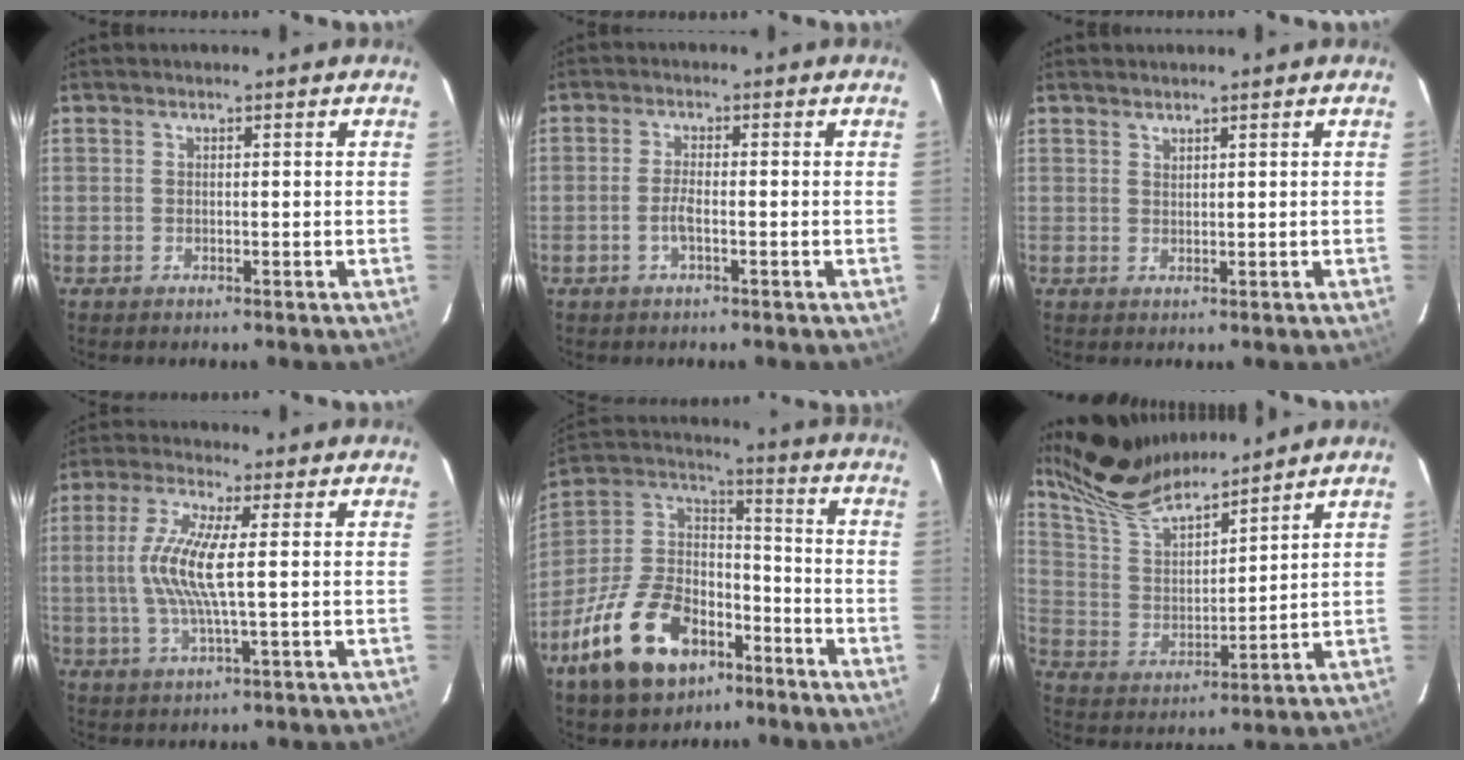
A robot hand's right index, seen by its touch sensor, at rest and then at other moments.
{"total": 2.6, "force": [-1.0, 0.5, 2.3], "torque": [-0.050, 0.004, -0.021]}
{"total": 1.0, "force": [1.0, 0.0, 0.2], "torque": [-0.004, 0.000, 0.019]}
{"total": 9.8, "force": [0.5, 1.1, 9.8], "torque": [-0.198, 0.002, 0.010]}
{"total": 21.5, "force": [-12.2, 12.2, 12.7], "torque": [-0.273, 0.017, -0.200]}
{"total": 13.3, "force": [12.2, 2.2, 4.9], "torque": [-0.098, 0.001, 0.241]}